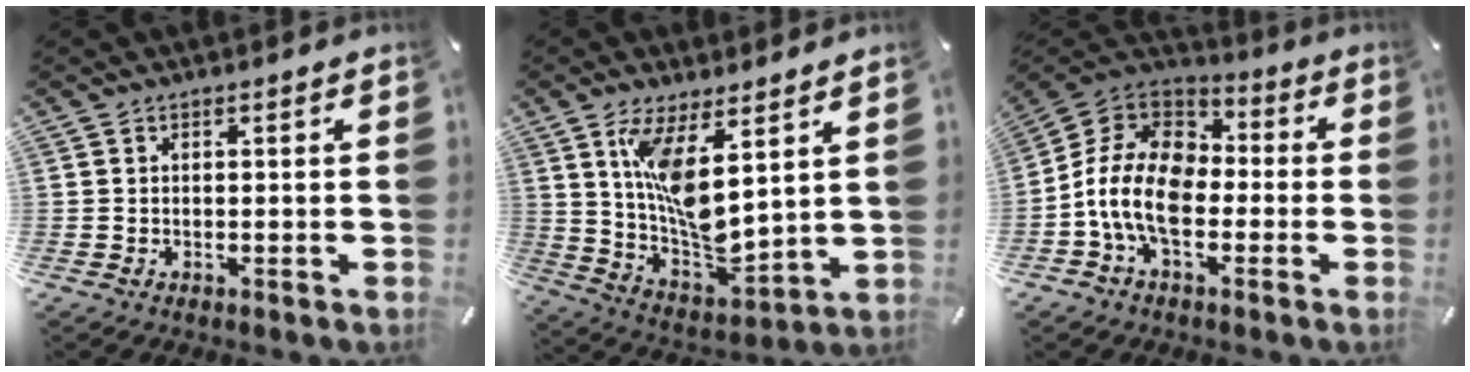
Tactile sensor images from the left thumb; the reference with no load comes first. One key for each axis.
{"total": 12.4, "fx": 6.1, "fy": 4.6, "fz": 9.7, "tx": -0.184, "ty": -0.050, "tz": 0.114}
{"total": 14.1, "fx": -5.4, "fy": 9.1, "fz": 9.4, "tx": -0.208, "ty": 0.028, "tz": -0.106}